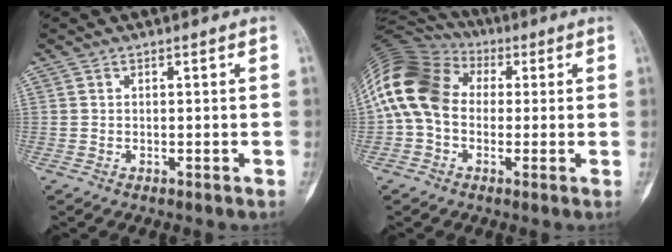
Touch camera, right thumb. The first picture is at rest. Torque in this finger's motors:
{"motor_torque": [1.12, 2.14, 1.07, -0.77, 0.42]}